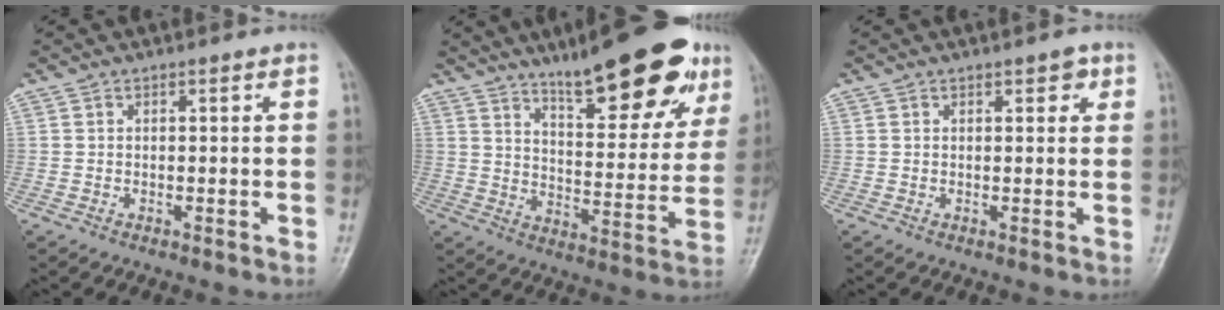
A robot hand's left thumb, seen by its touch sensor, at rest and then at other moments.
{"total": 20.0, "force": [13.2, 5.5, 14.0], "torque": [-0.157, -0.059, 0.200]}
{"total": 2.4, "force": [1.2, 1.3, 1.7], "torque": [-0.004, -0.001, 0.012]}